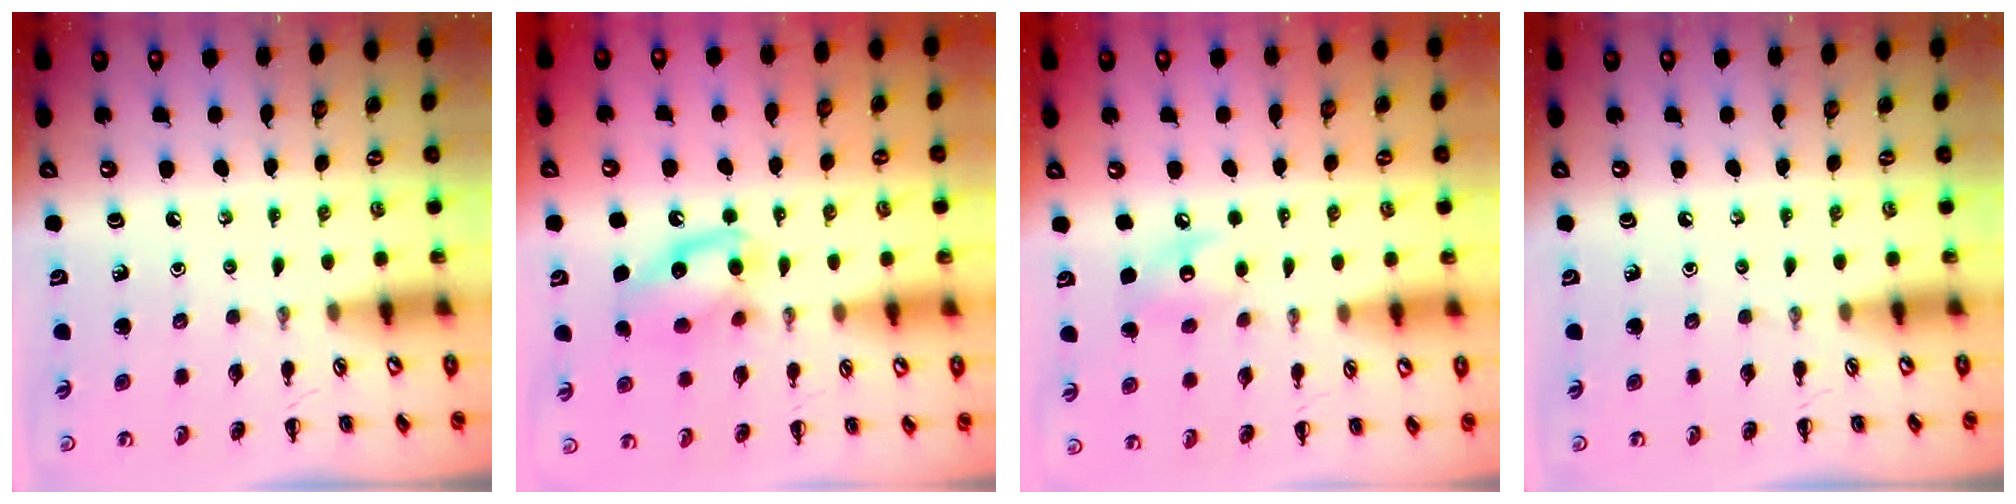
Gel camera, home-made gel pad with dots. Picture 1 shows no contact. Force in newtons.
{"total": 13.3, "press": 13.2, "slide": 1.7}
{"total": 7.0, "press": 7.0, "slide": 0.8}
{"total": 0.0}